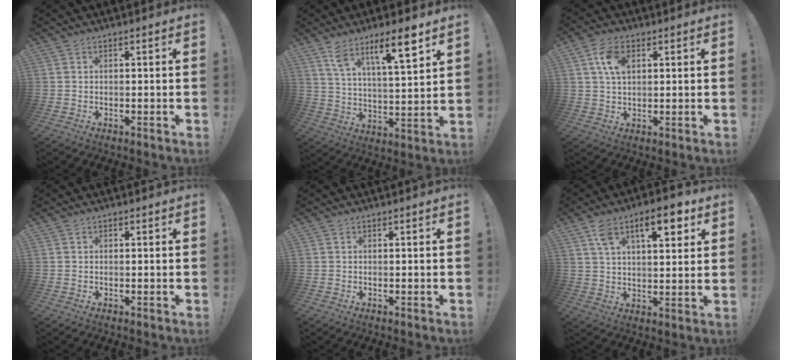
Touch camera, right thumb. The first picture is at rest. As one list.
[{"total": 12.8, "force": [8.5, 2.2, 9.4], "torque": [-0.148, -0.048, 0.134]}, {"total": 7.7, "force": [2.6, 4.8, 5.4], "torque": [-0.100, 0.002, 0.047]}, {"total": 0.0}, {"total": 0.0}, {"total": 12.8, "force": [6.4, 5.5, 9.6], "torque": [-0.136, -0.014, 0.105]}]